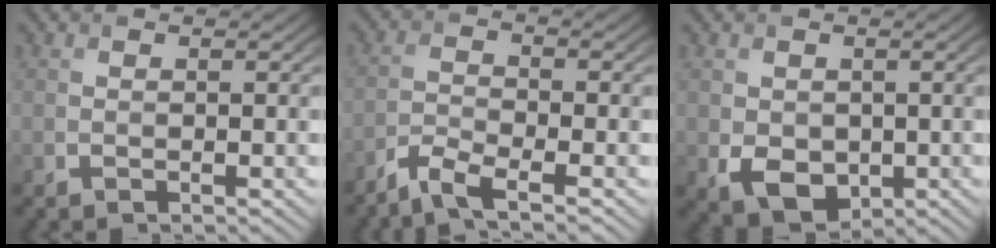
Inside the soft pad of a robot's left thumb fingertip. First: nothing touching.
{"total": 3.8, "force": [-3.0, 0.5, 2.2], "torque": [-0.051, -0.004, -0.074]}
{"total": 4.4, "force": [-0.4, 3.5, 2.6], "torque": [-0.062, -0.017, -0.002]}